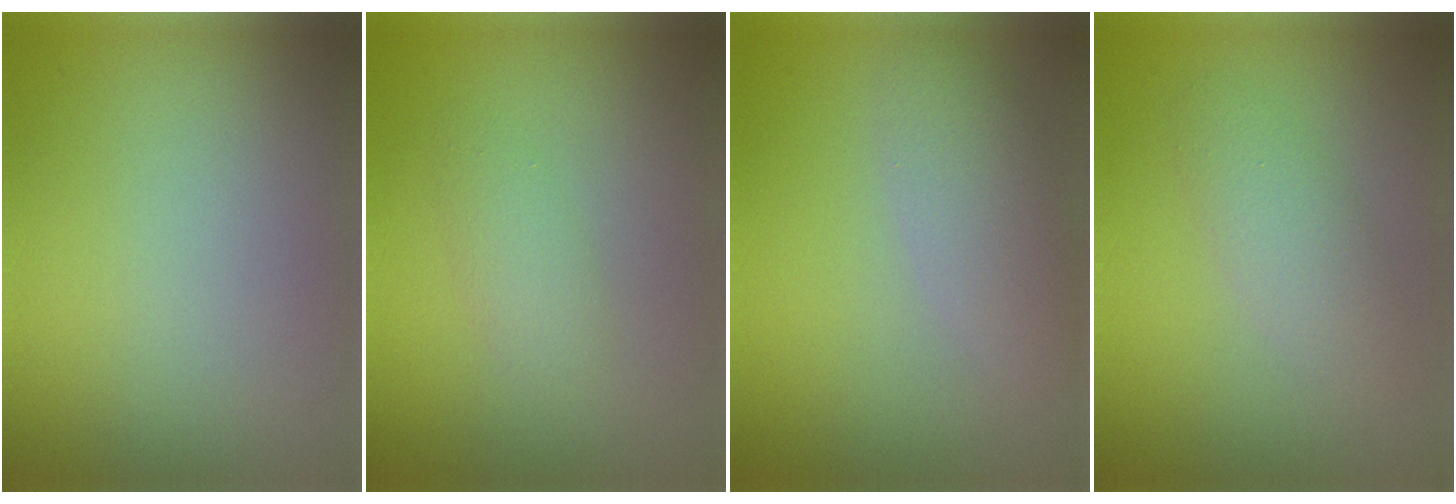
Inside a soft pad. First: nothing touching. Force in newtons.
{"total": 1.5, "press": 1.5, "slide": 0.1}
{"total": 3.1, "press": 3.1, "slide": 0.3}
{"total": 2.3, "press": 2.3, "slide": 0.0}